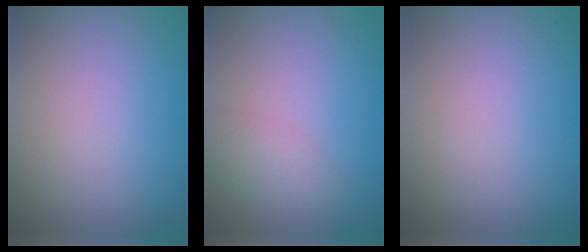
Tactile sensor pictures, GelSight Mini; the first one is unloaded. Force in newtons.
{"total": 2.1, "press": 2.1, "slide": 0.1}
{"total": 0.0}